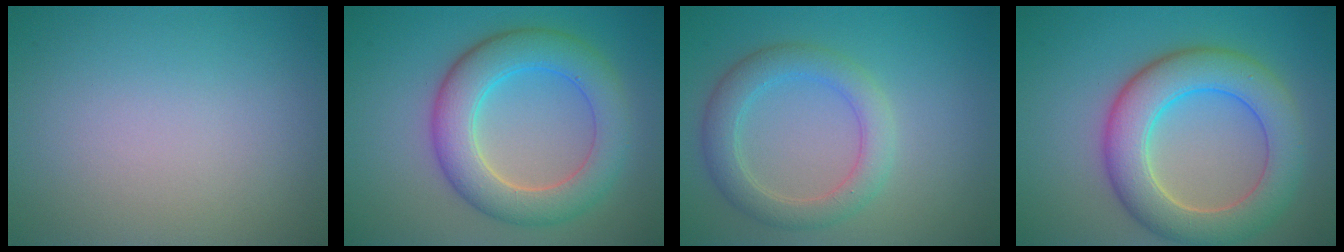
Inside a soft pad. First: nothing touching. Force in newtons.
{"total": 6.7, "press": 6.7, "slide": 0.2}
{"total": 3.8, "press": 3.8, "slide": 0.1}
{"total": 7.6, "press": 7.6, "slide": 0.4}